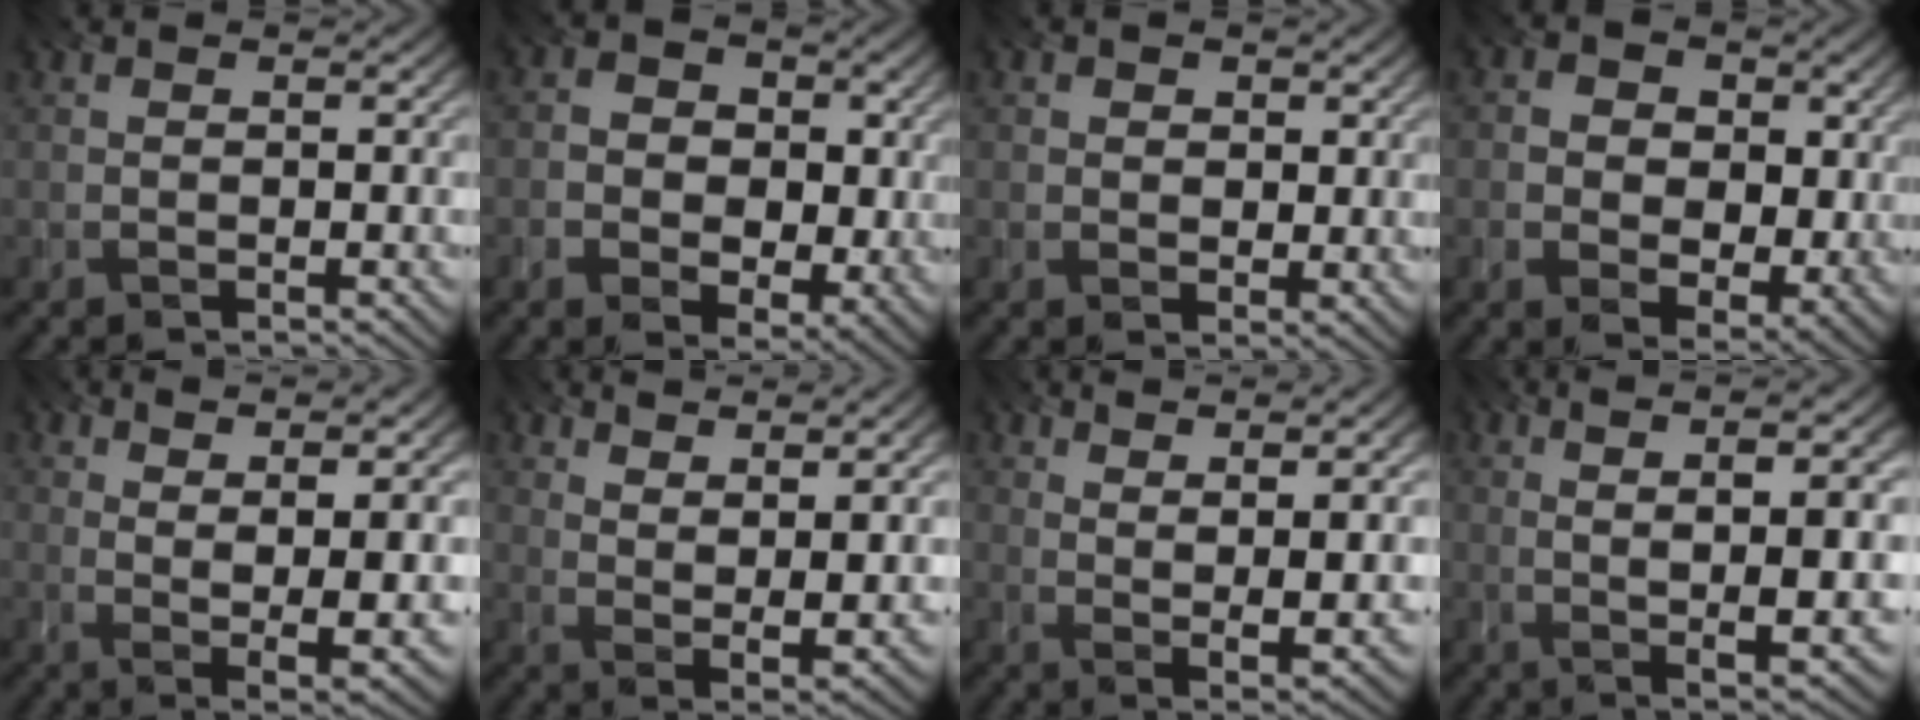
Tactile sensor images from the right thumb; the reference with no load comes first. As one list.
[{"total": 8.1, "force": [-0.5, 6.6, 4.8], "torque": [-0.104, -0.011, -0.010]}, {"total": 2.8, "force": [0.9, 2.3, 1.3], "torque": [-0.034, -0.004, 0.007]}, {"total": 9.1, "force": [1.3, 7.1, 5.5], "torque": [-0.127, -0.007, 0.021]}, {"total": 10.8, "force": [4.5, 3.3, 9.3], "torque": [-0.146, 0.013, 0.070]}, {"total": 11.3, "force": [7.6, 3.3, 7.7], "torque": [-0.139, 0.003, 0.114]}, {"total": 10.2, "force": [6.0, 2.4, 7.9], "torque": [-0.128, 0.005, 0.090]}, {"total": 10.1, "force": [1.8, 1.7, 9.8], "torque": [-0.157, 0.010, 0.038]}]